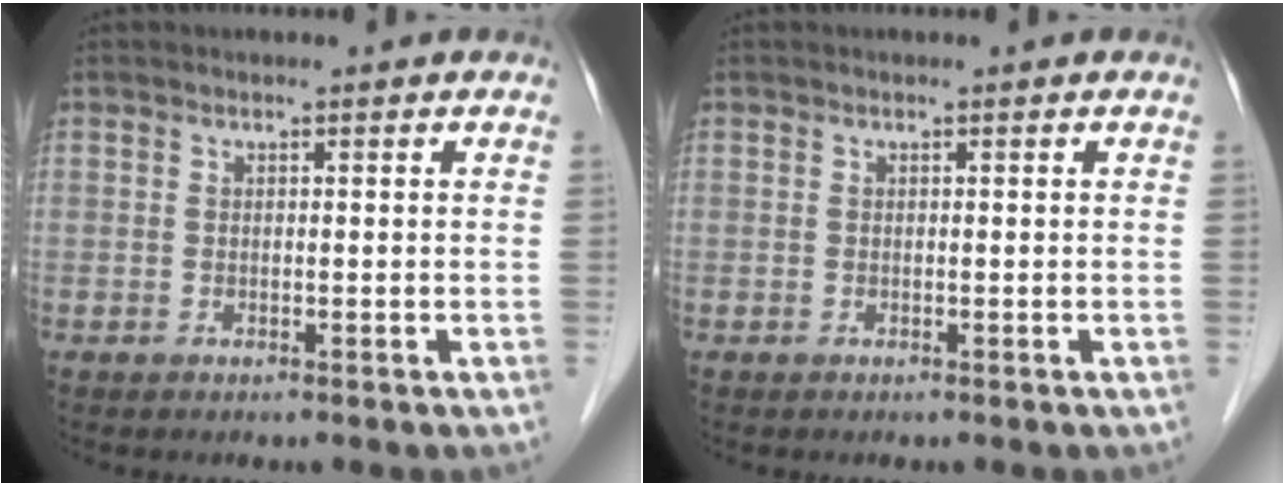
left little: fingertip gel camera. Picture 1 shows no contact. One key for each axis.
{"total": 0.0}